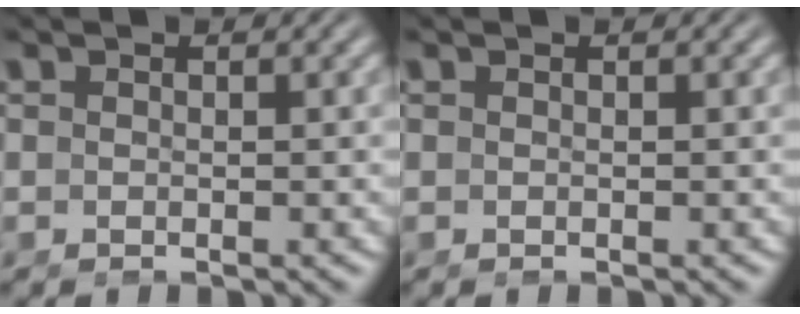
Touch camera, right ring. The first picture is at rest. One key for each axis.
{"total": 0.0}